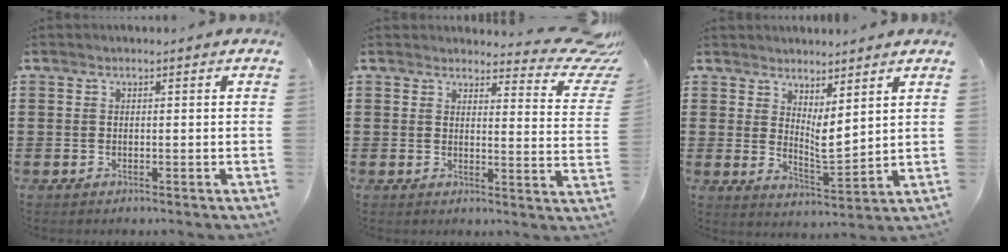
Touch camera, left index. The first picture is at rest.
{"total": 4.7, "force": [4.0, 1.1, 2.1], "torque": [-0.035, -0.028, 0.066]}
{"total": 4.3, "force": [2.7, 1.5, 2.9], "torque": [-0.049, -0.022, 0.044]}